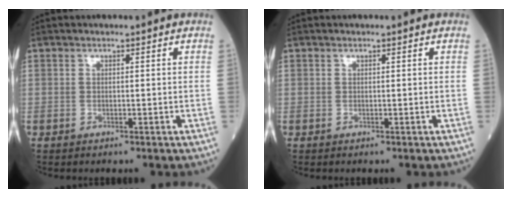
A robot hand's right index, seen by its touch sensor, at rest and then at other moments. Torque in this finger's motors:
{"motor_torque": [0.21, 0.12, 0.04, 0.01]}